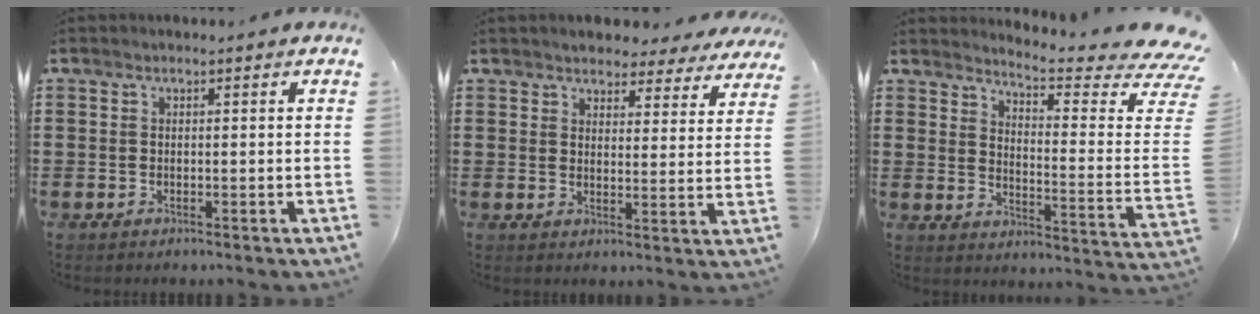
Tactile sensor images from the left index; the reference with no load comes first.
{"total": 3.8, "force": [3.8, 0.4, 0.1], "torque": [-0.019, -0.015, 0.067]}
{"total": 5.2, "force": [4.5, -0.3, 2.7], "torque": [-0.051, -0.055, 0.067]}